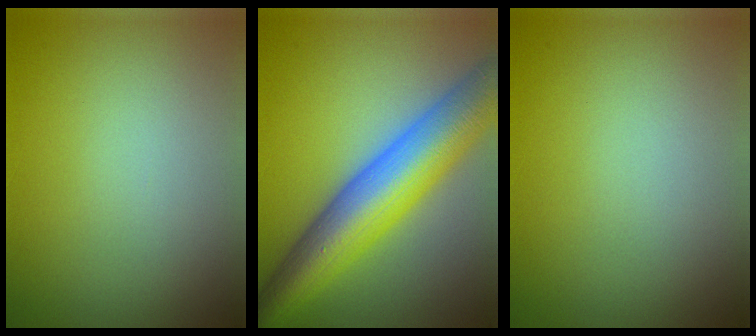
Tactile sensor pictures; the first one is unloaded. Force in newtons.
{"total": 10.6, "press": 10.6, "slide": 0.0}
{"total": 0.0}